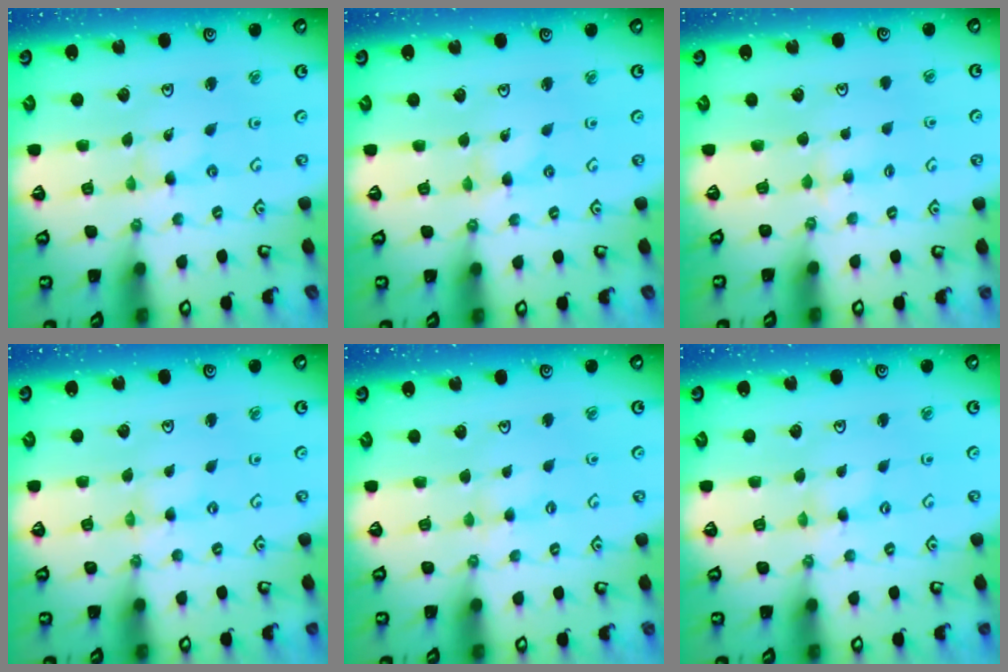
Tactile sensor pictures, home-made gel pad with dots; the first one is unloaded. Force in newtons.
{"total": 0.0}
{"total": 4.2, "press": 4.1, "slide": 0.7}
{"total": 0.0}
{"total": 1.9, "press": 1.8, "slide": 0.4}
{"total": 0.9, "press": 0.8, "slide": 0.2}